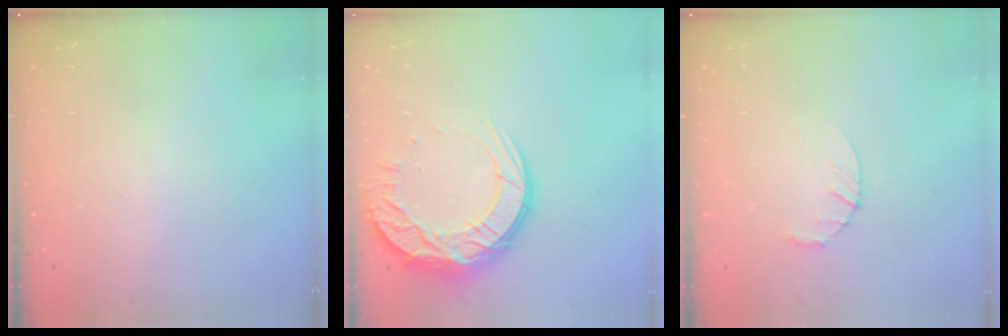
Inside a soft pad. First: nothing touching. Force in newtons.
{"total": 16.5, "press": 16.5, "slide": 1.4}
{"total": 3.4, "press": 3.3, "slide": 0.5}